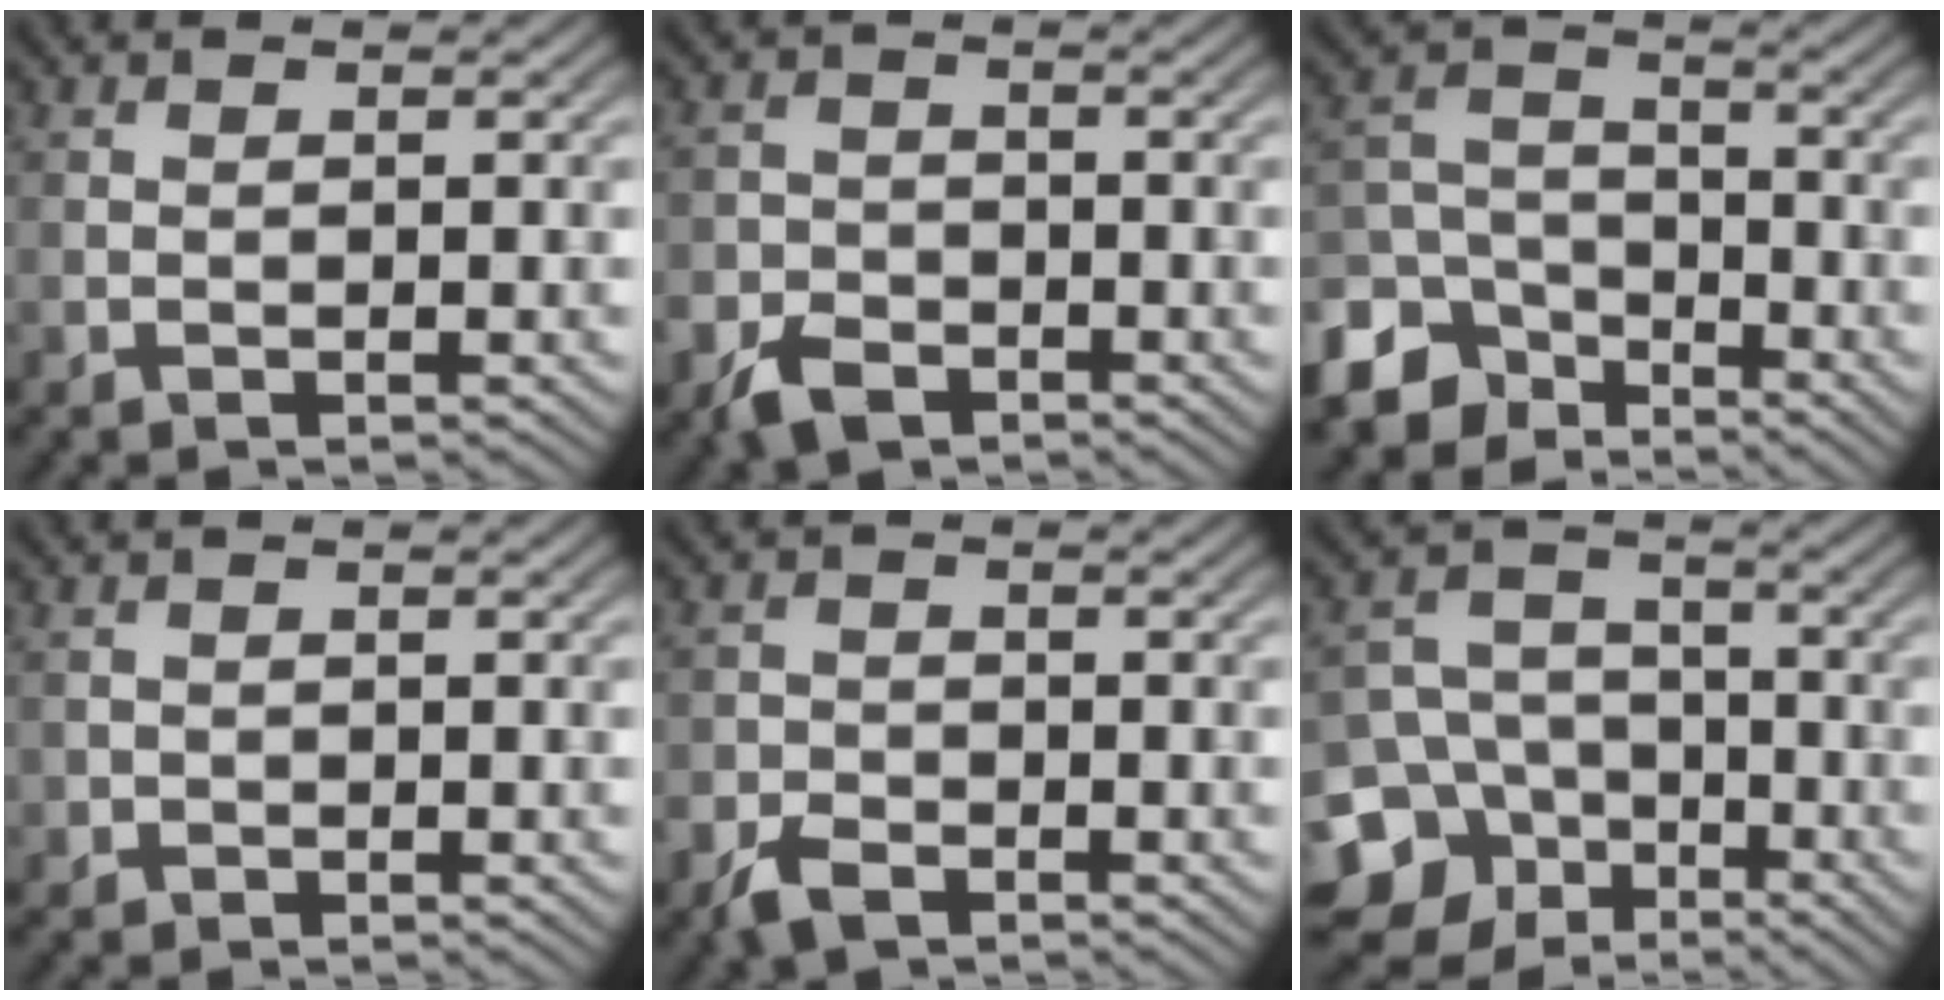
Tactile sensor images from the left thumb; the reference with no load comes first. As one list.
[{"total": 4.6, "force": [-2.9, 2.9, 1.9], "torque": [-0.043, -0.007, -0.062]}, {"total": 8.3, "force": [-5.7, 5.1, 3.2], "torque": [-0.075, -0.010, -0.128]}, {"total": 1.1, "force": [-0.3, 1.1, 0.1], "torque": [0.002, -0.006, -0.008]}, {"total": 3.7, "force": [-2.5, 2.2, 1.7], "torque": [-0.036, -0.008, -0.055]}, {"total": 12.6, "force": [-5.8, 10.5, 3.8], "torque": [-0.114, -0.029, -0.111]}]